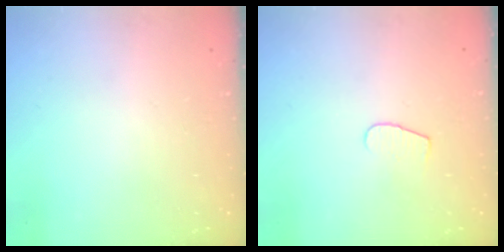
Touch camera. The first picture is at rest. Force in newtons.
{"total": 4.6, "press": 4.5, "slide": 0.4}